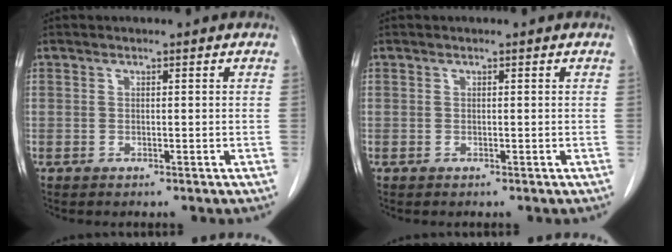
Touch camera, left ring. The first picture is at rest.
{"total": 0.0}